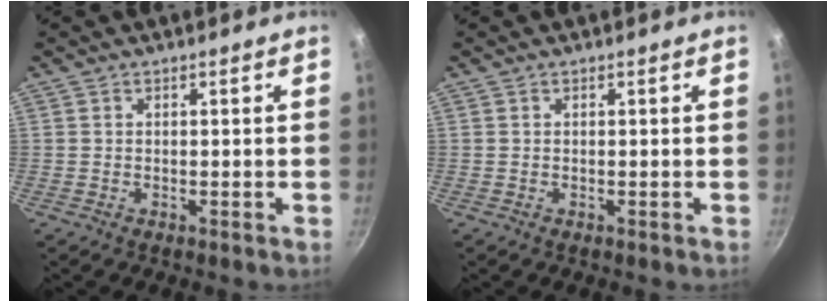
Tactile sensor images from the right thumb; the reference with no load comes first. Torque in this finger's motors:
{"motor_torque": [0.00, 0.00, -0.10, -0.10, 0.01]}